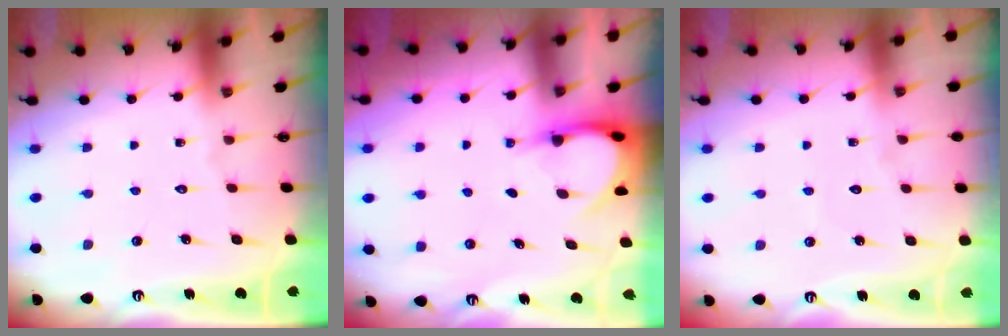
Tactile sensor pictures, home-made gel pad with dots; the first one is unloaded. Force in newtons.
{"total": 3.9, "press": 3.9, "slide": 0.3}
{"total": 2.9, "press": 2.9, "slide": 0.3}